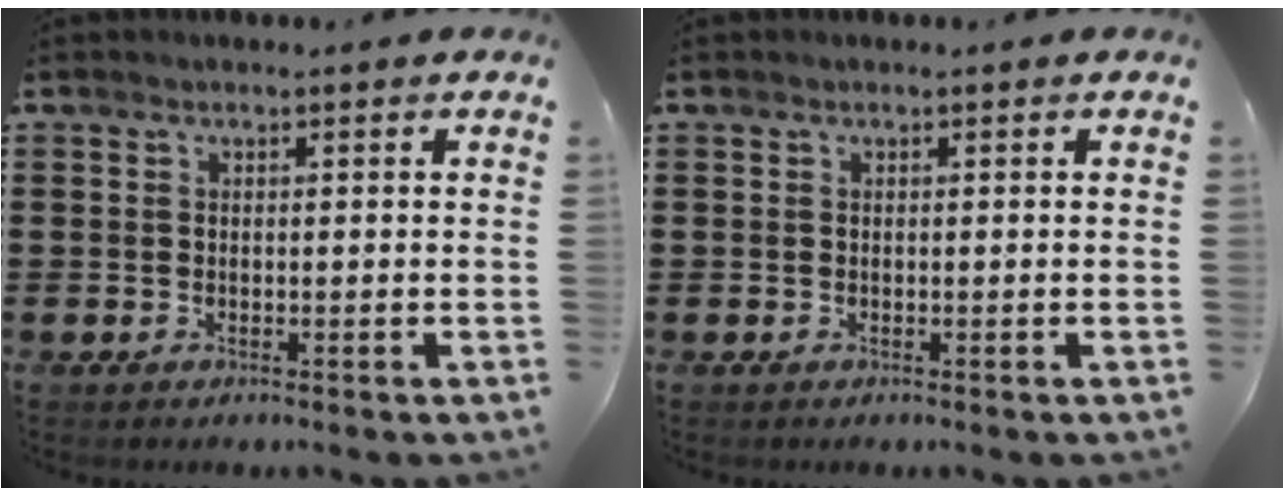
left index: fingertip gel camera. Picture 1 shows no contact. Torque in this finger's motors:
{"motor_torque": [0.00, 0.00, 0.00, 0.00]}